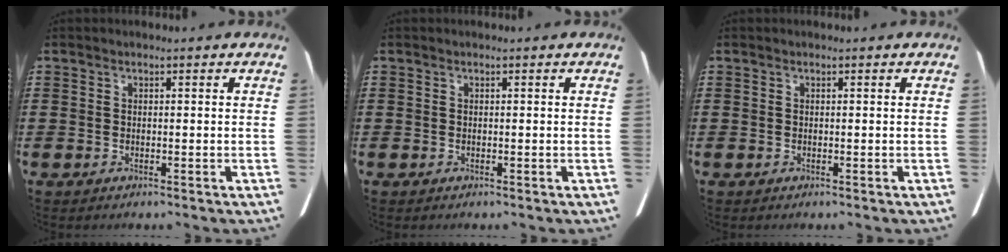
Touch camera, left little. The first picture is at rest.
{"total": 0.0}
{"total": 0.0}